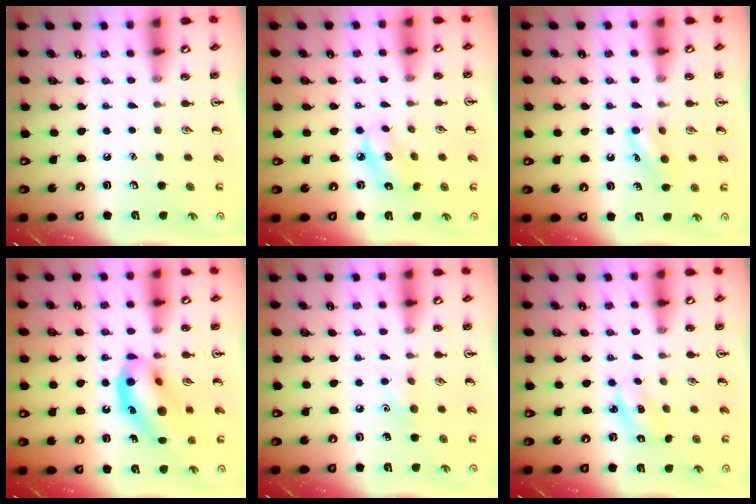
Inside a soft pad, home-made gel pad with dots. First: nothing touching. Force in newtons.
{"total": 4.8, "press": 4.7, "slide": 0.7}
{"total": 7.8, "press": 7.6, "slide": 1.8}
{"total": 14.7, "press": 14.2, "slide": 3.7}
{"total": 5.6, "press": 5.3, "slide": 1.8}
{"total": 2.2, "press": 2.1, "slide": 0.5}